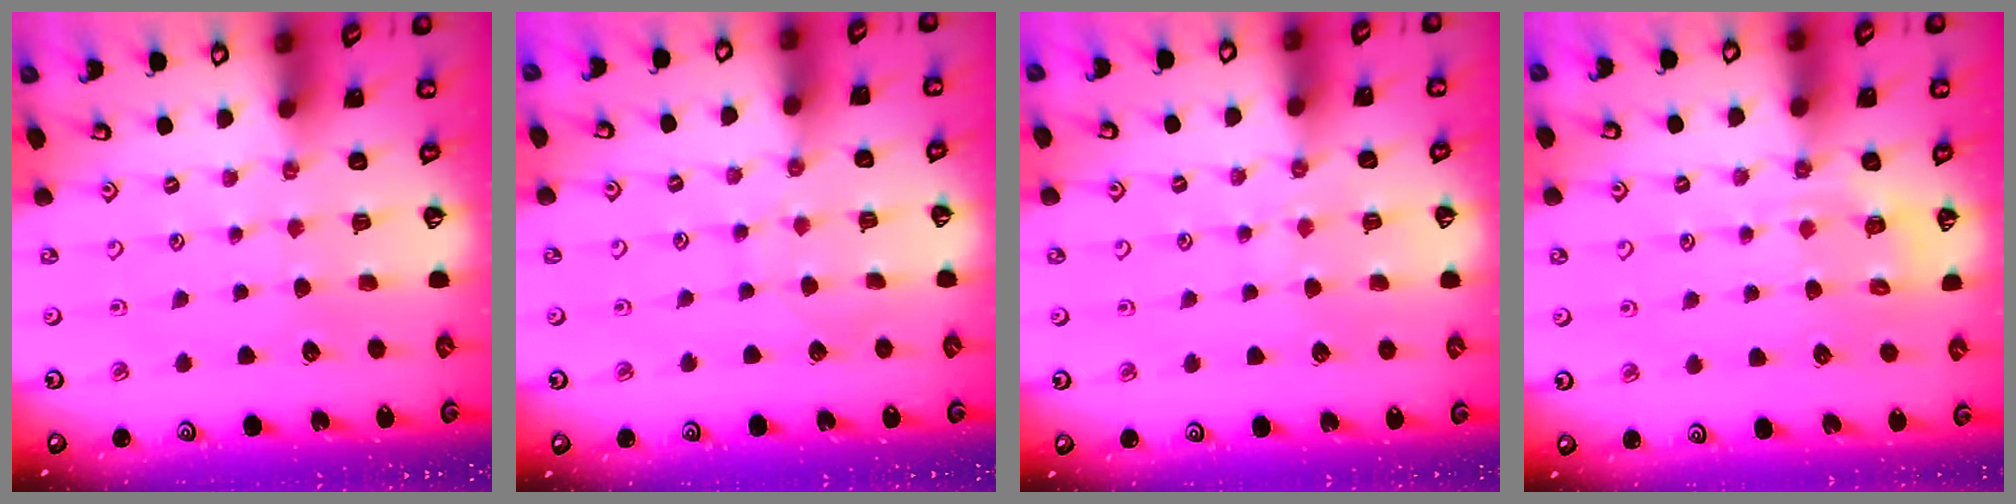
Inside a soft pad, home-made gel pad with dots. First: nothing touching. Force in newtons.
{"total": 6.0, "press": 6.0, "slide": 0.5}
{"total": 6.3, "press": 6.3, "slide": 0.7}
{"total": 5.9, "press": 5.8, "slide": 1.1}